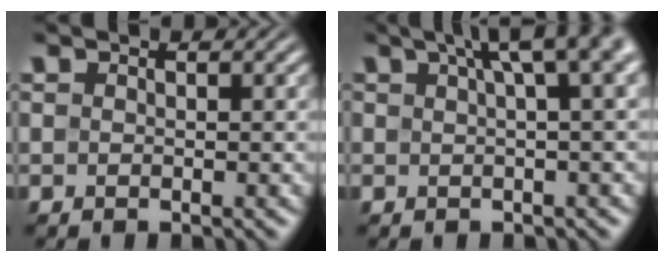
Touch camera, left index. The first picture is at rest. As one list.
[{"total": 7.2, "force": [3.8, 2.4, 5.6], "torque": [-0.069, 0.027, 0.063]}]